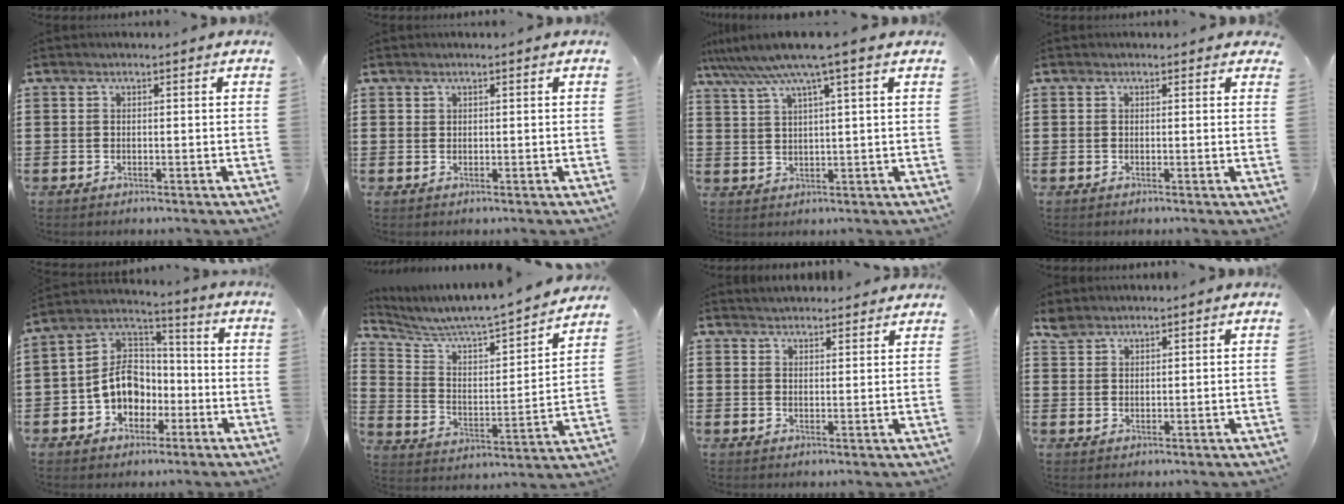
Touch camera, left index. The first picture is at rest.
{"total": 0.6, "force": [0.5, 0.3, 0.2], "torque": [-0.005, 0.002, 0.011]}
{"total": 7.1, "force": [4.7, -0.2, 5.3], "torque": [-0.117, -0.017, 0.078]}
{"total": 0.6, "force": [0.3, 0.5, 0.2], "torque": [-0.006, 0.006, 0.004]}
{"total": 8.7, "force": [-2.1, 7.3, 4.3], "torque": [-0.118, 0.008, -0.045]}
{"total": 4.7, "force": [4.5, 0.2, 1.3], "torque": [-0.053, -0.054, 0.068]}
{"total": 2.5, "force": [2.5, 0.1, -0.2], "torque": [-0.003, -0.004, 0.048]}
{"total": 2.7, "force": [2.4, 1.0, 0.2], "torque": [-0.011, 0.001, 0.049]}